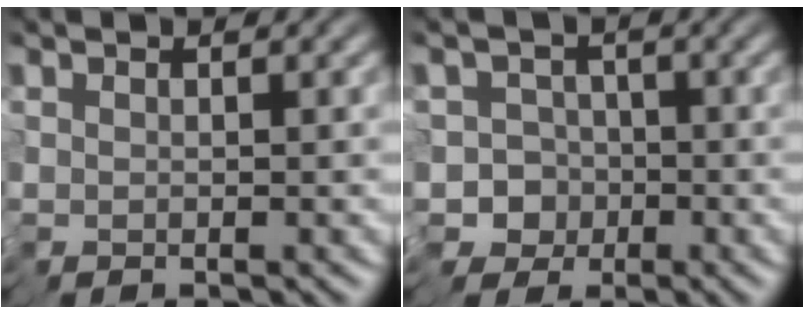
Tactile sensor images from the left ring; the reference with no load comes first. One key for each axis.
{"total": 6.4, "fx": -3.4, "fy": 5.1, "fz": 1.8, "tx": -0.013, "ty": 0.016, "tz": -0.083}